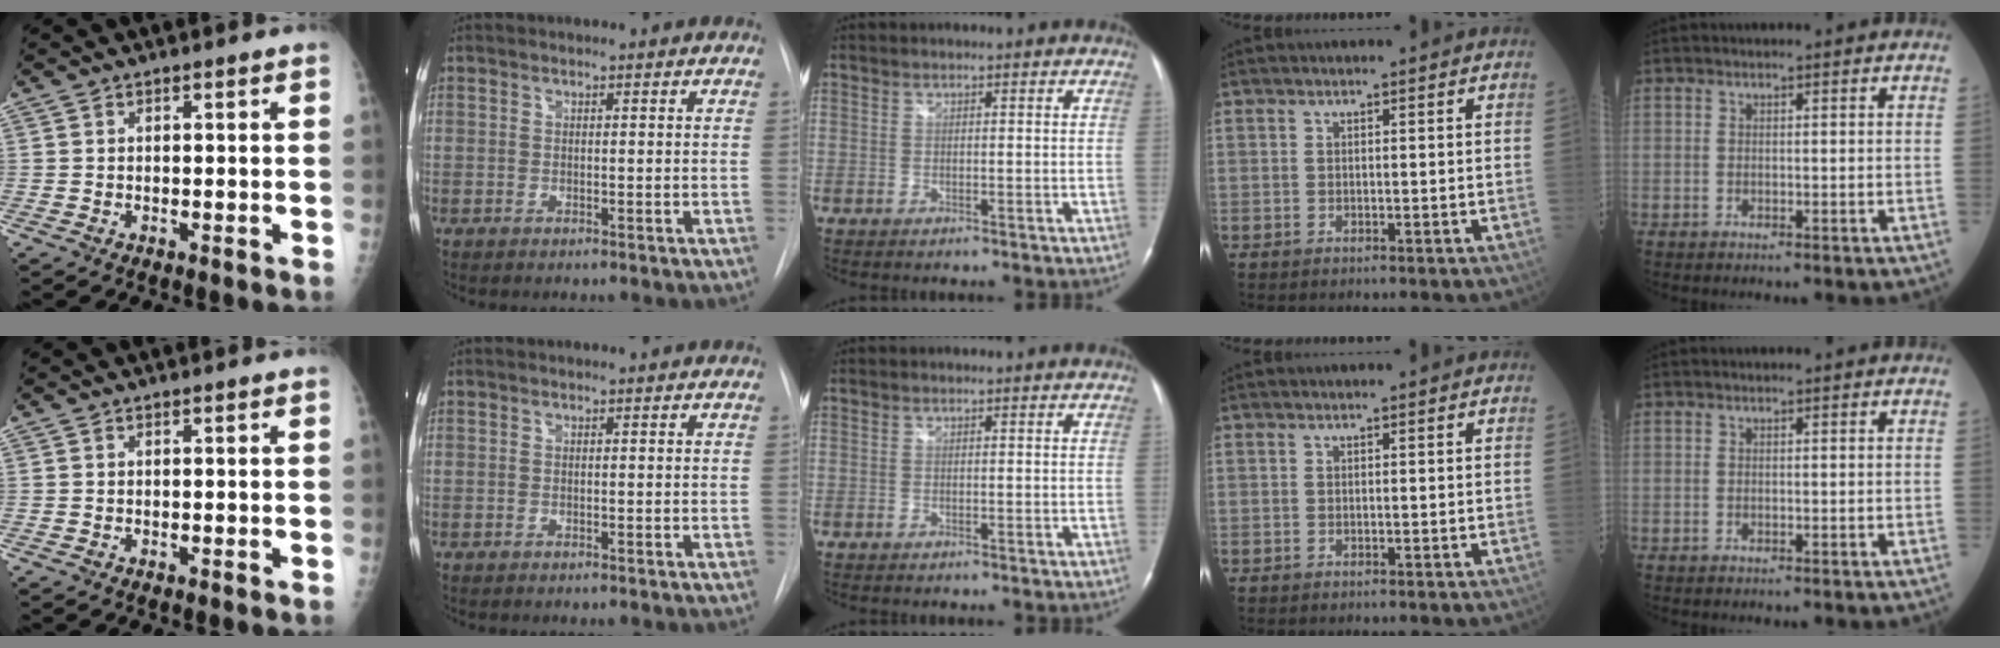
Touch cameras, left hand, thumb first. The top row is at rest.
{}